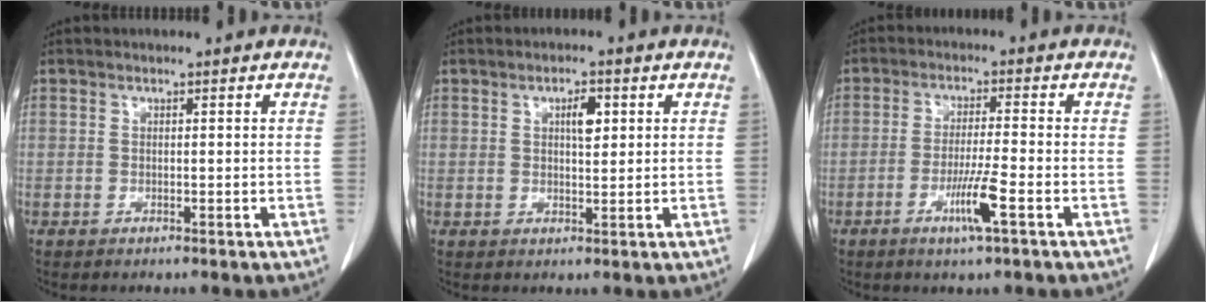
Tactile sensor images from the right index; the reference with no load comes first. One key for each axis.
{"total": 3.3, "fx": 1.1, "fy": 1.1, "fz": 2.9, "tx": -0.047, "ty": 0.002, "tz": 0.018}
{"total": 6.0, "fx": -2.7, "fy": -0.4, "fz": 5.4, "tx": -0.100, "ty": -0.012, "tz": -0.050}